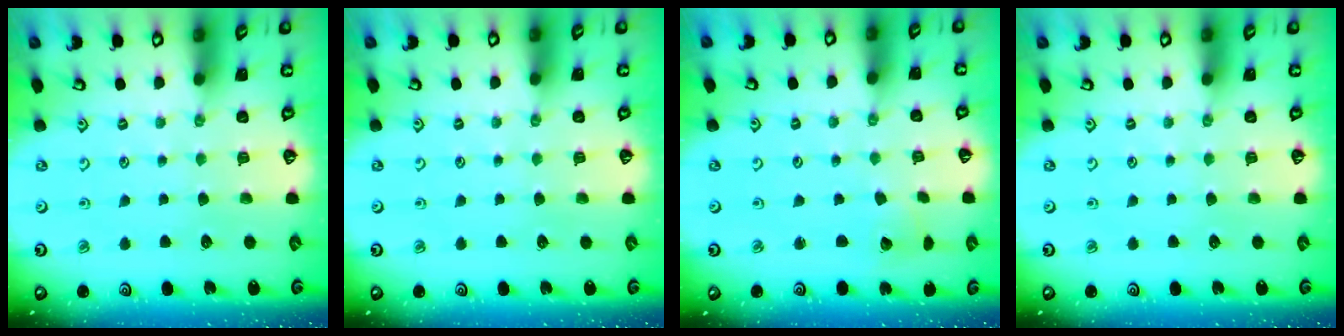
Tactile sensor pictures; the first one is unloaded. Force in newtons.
{"total": 0.0}
{"total": 2.4, "press": 2.4, "slide": 0.3}
{"total": 0.0}